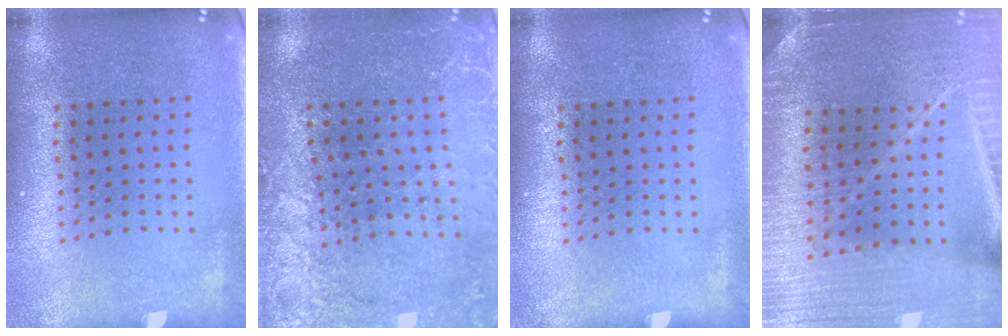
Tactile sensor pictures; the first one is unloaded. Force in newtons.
{"total": 2.7, "press": 2.7, "slide": 0.3}
{"total": 0.0}
{"total": 3.3, "press": 3.2, "slide": 0.4}